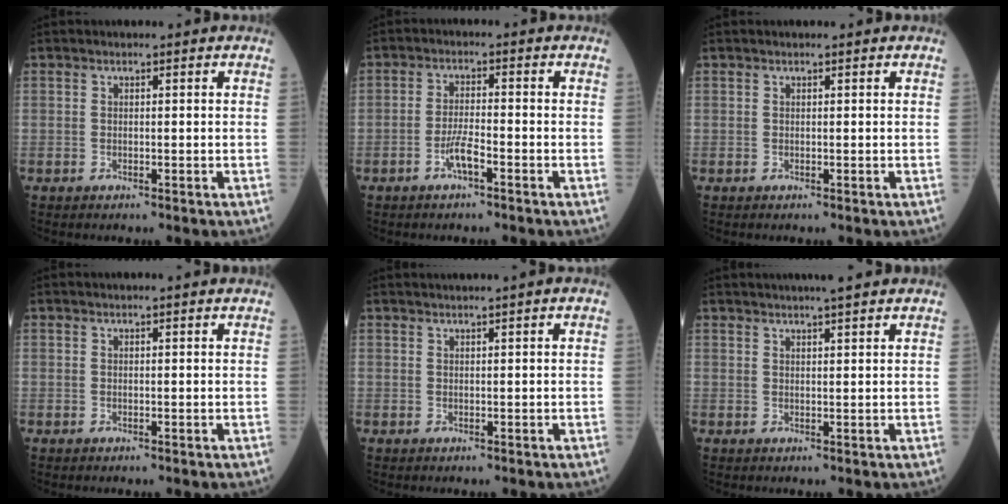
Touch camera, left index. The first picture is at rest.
{"total": 3.5, "force": [-2.0, 0.4, 2.8], "torque": [-0.058, 0.001, -0.038]}
{"total": 0.0}
{"total": 2.0, "force": [1.9, -0.3, 0.7], "torque": [-0.012, 0.006, 0.021]}
{"total": 2.5, "force": [2.0, -0.9, 1.2], "torque": [-0.013, 0.013, 0.040]}
{"total": 6.0, "force": [5.2, 0.0, 3.1], "torque": [-0.049, 0.017, 0.071]}